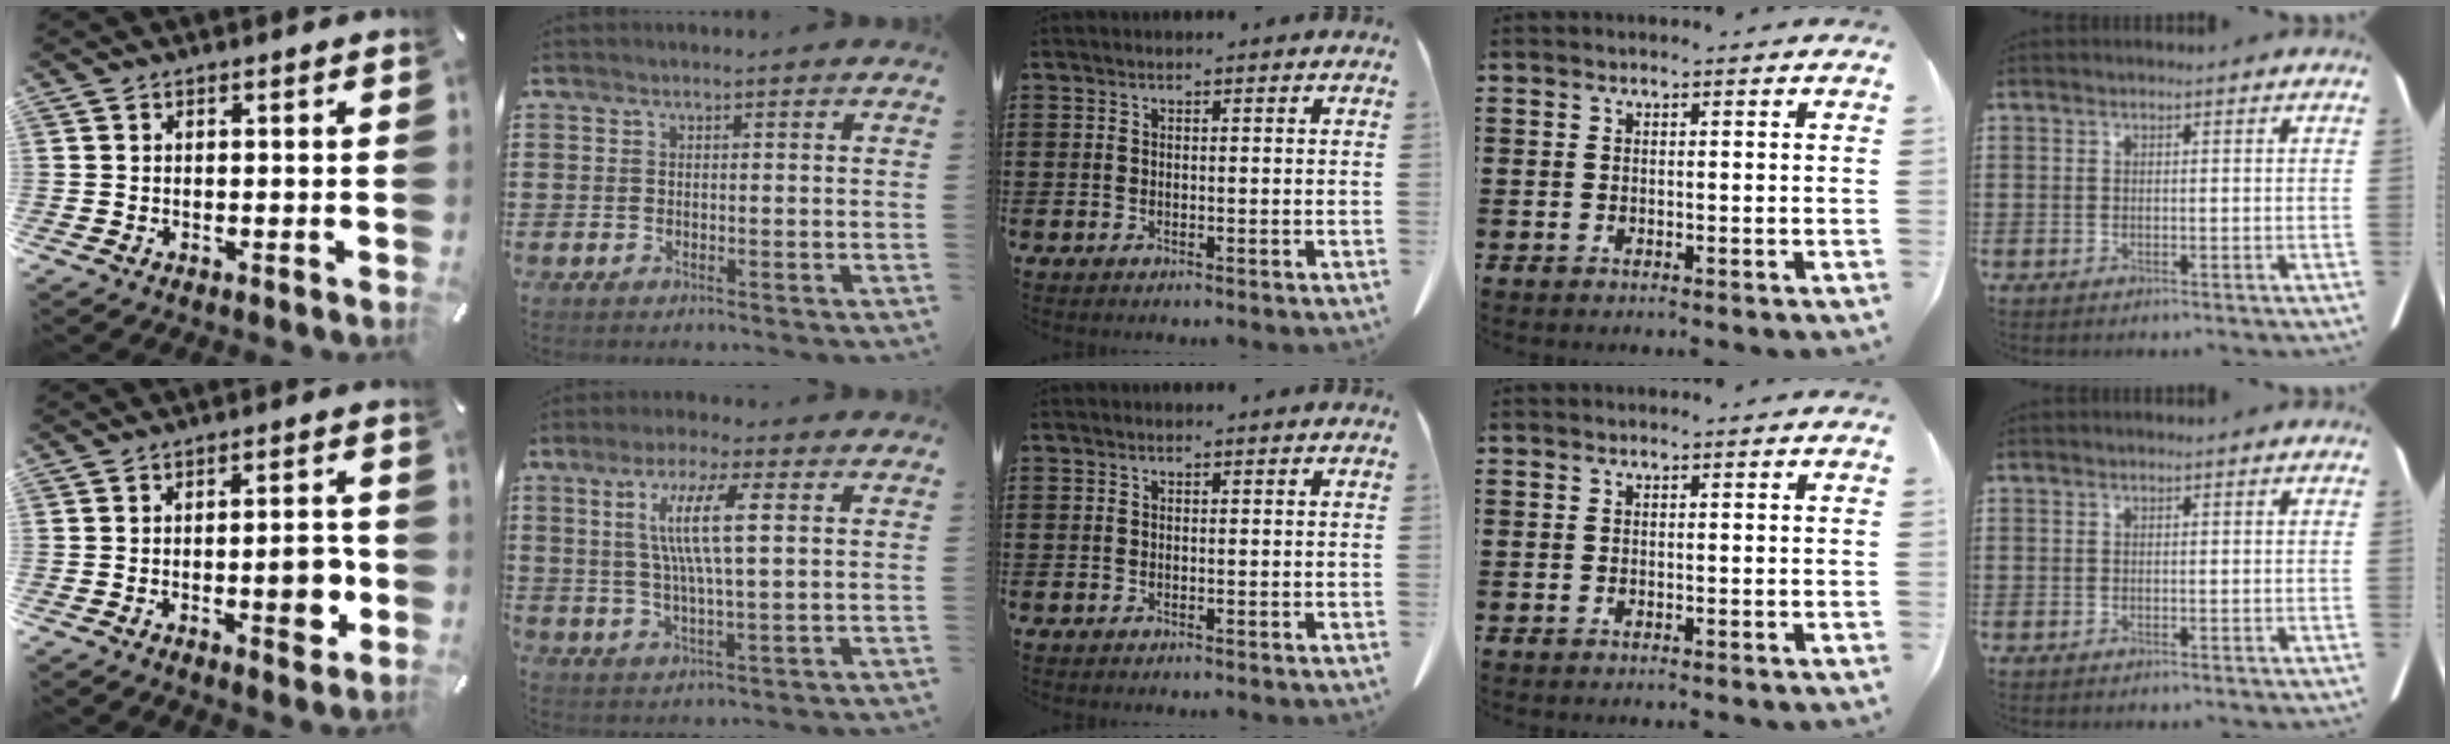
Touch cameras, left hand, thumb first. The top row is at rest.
{"thumb": {"total": 8.6, "force": [-1.9, 3.8, 7.5], "torque": [-0.093, 0.004, -0.029]}, "index": {"total": 9.0, "force": [2.4, 1.6, 8.5], "torque": [-0.177, 0.001, 0.035]}}